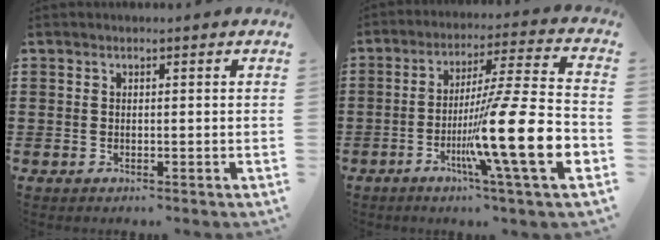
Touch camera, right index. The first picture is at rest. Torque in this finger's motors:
{"motor_torque": [2.14, 0.00, 1.05, 0.21]}